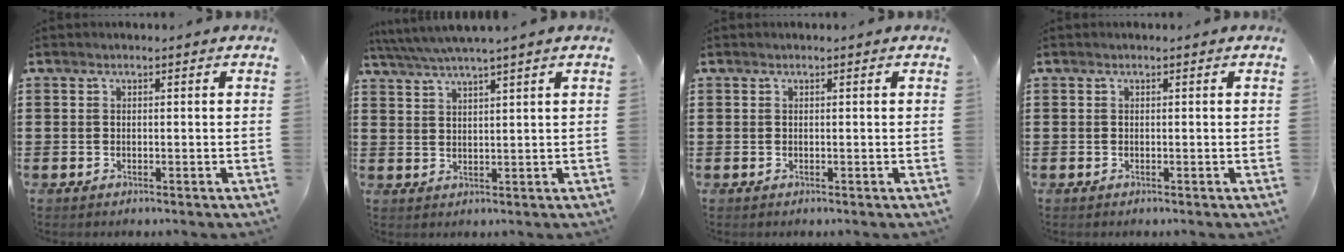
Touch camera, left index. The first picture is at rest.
{"total": 3.6, "force": [3.1, -0.8, 1.7], "torque": [-0.042, -0.011, 0.055]}
{"total": 0.0}
{"total": 0.0}